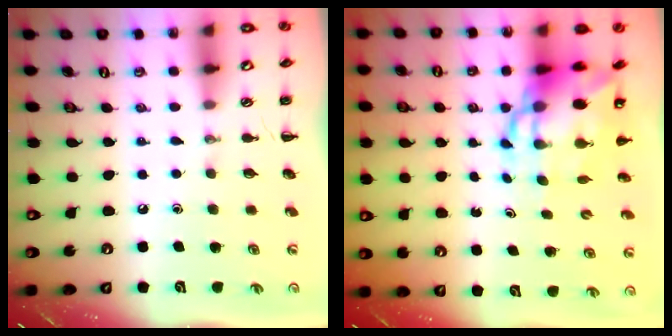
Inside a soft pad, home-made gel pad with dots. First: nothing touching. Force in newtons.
{"total": 10.2, "press": 9.8, "slide": 2.7}